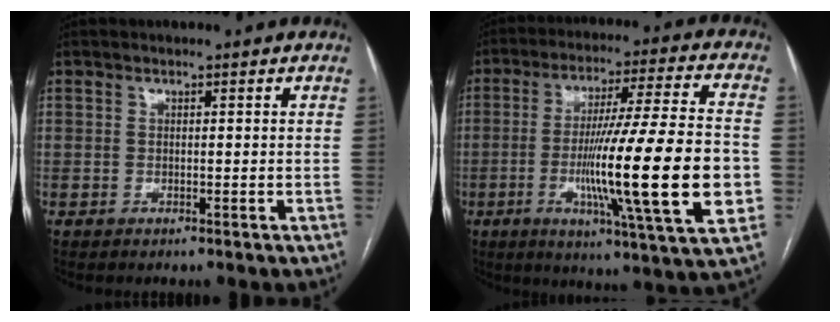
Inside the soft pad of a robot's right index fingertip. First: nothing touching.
{"total": 22.5, "force": [-4.5, 0.3, 22.0], "torque": [-0.332, -0.015, -0.075]}